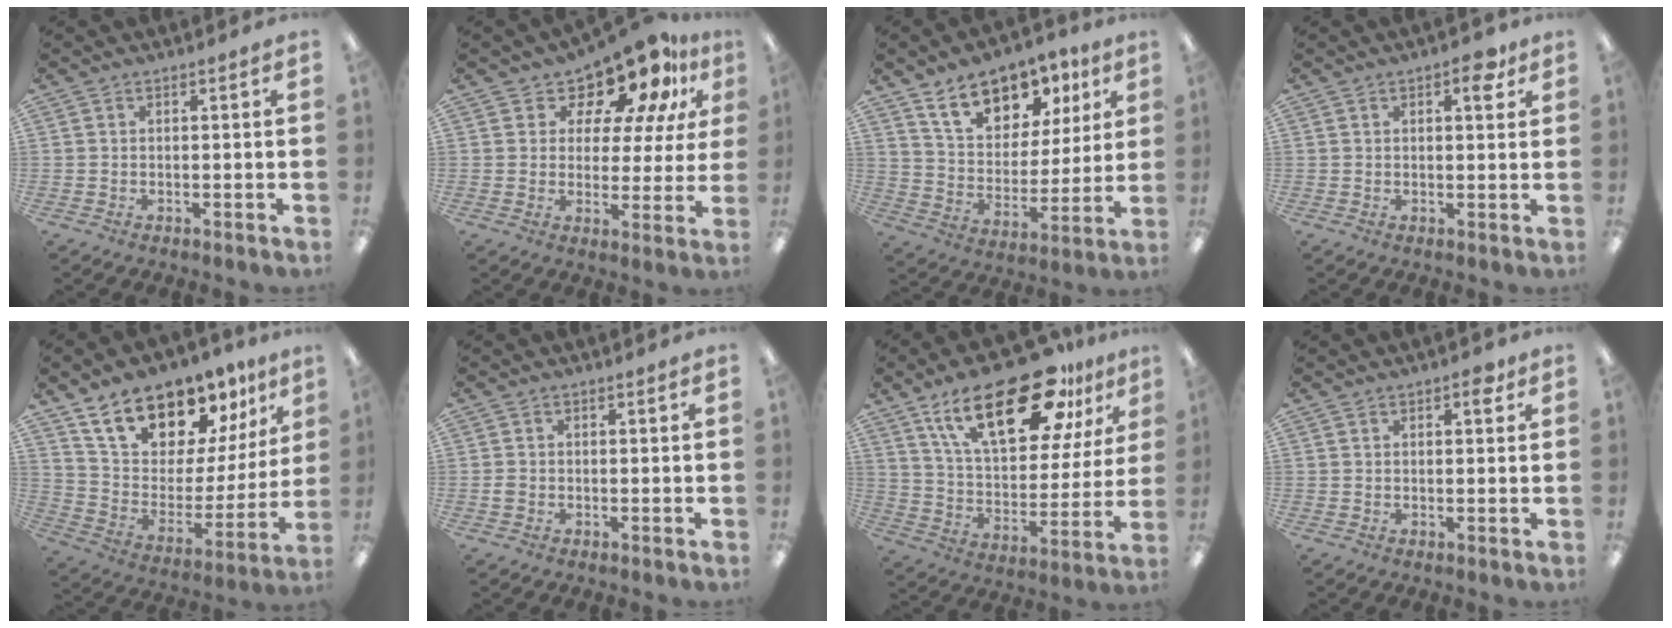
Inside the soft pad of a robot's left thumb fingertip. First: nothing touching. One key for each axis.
{"total": 14.0, "fx": 11.5, "fy": 5.5, "fz": 5.7, "tx": -0.103, "ty": -0.091, "tz": 0.199}
{"total": 15.7, "fx": 10.3, "fy": 9.2, "fz": 7.4, "tx": -0.130, "ty": -0.043, "tz": 0.187}
{"total": 5.0, "fx": 2.6, "fy": 2.4, "fz": 3.5, "tx": -0.035, "ty": -0.008, "tz": 0.036}
{"total": 18.0, "fx": 14.6, "fy": 8.6, "fz": 6.2, "tx": -0.122, "ty": -0.099, "tz": 0.265}
{"total": 1.1, "fx": -0.3, "fy": 1.0, "fz": 0.6, "tx": -0.010, "ty": 0.003, "tz": -0.006}
{"total": 26.1, "fx": 16.1, "fy": 11.1, "fz": 17.4, "tx": -0.281, "ty": -0.074, "tz": 0.270}
{"total": 2.9, "fx": 1.5, "fy": 1.4, "fz": 2.0, "tx": -0.019, "ty": -0.004, "tz": 0.020}